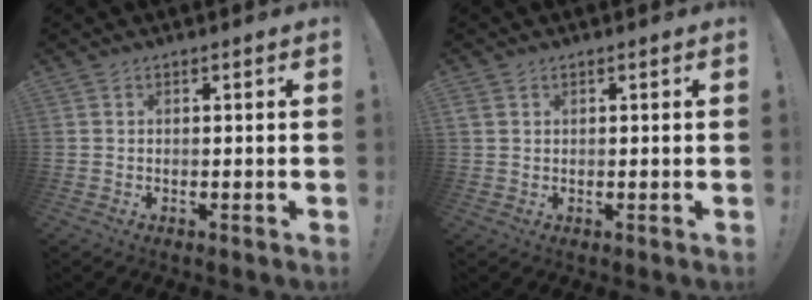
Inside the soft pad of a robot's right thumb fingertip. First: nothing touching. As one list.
[{"total": 1.6, "force": [0.8, 1.2, 0.7], "torque": [-0.006, 0.000, 0.014]}]